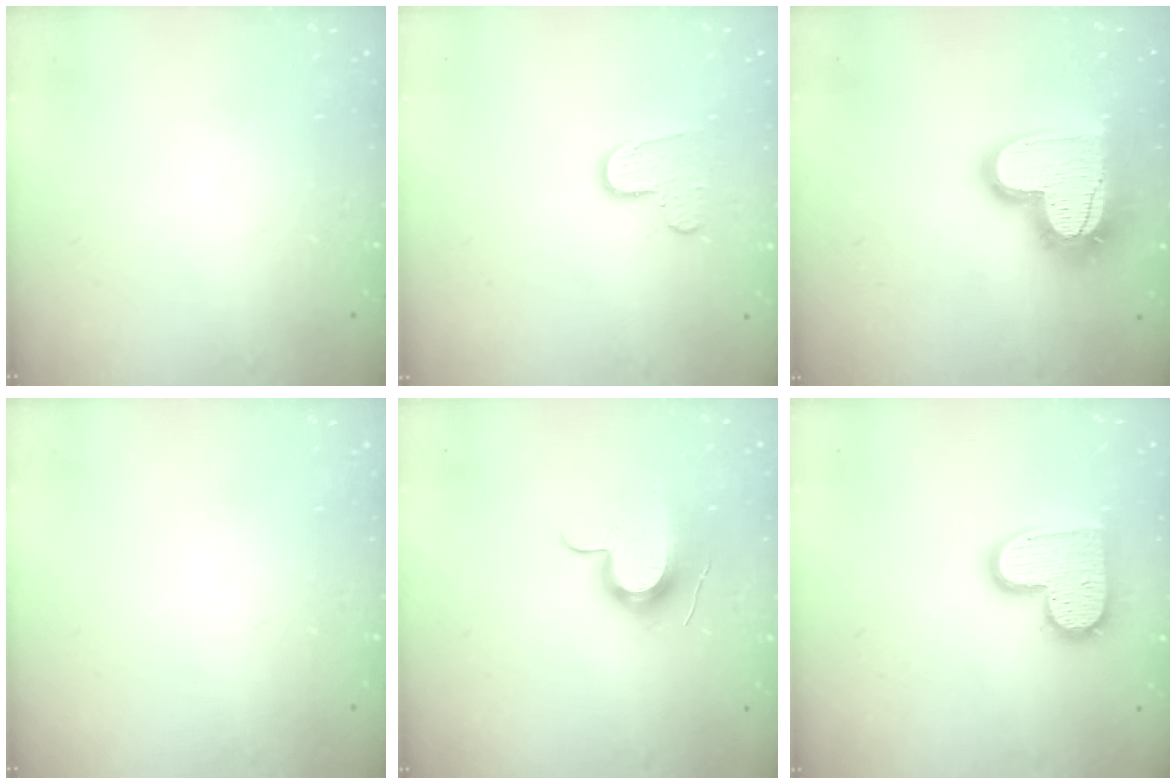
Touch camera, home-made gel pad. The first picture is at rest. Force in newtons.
{"total": 8.3, "press": 8.3, "slide": 0.6}
{"total": 21.1, "press": 21.1, "slide": 1.5}
{"total": 0.0}
{"total": 11.3, "press": 11.3, "slide": 0.4}
{"total": 14.2, "press": 14.2, "slide": 1.1}